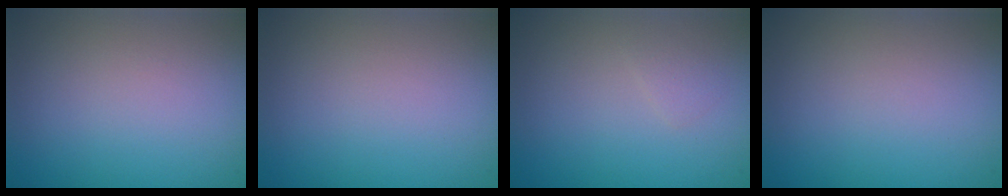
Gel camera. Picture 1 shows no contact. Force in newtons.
{"total": 0.0}
{"total": 0.7, "press": 0.7, "slide": 0.0}
{"total": 0.0}